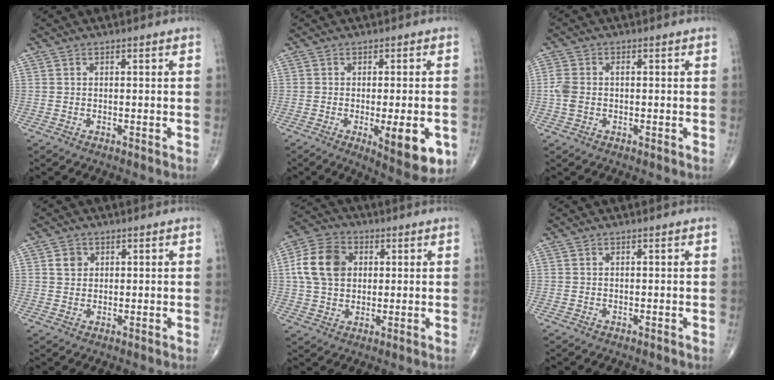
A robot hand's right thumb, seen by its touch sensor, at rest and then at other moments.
{"total": 10.9, "force": [-3.3, 3.4, 9.9], "torque": [-0.123, -0.011, -0.036]}
{"total": 3.8, "force": [-0.3, 2.6, 2.8], "torque": [-0.081, 0.015, -0.010]}
{"total": 2.8, "force": [1.0, 2.3, 1.0], "torque": [-0.007, -0.004, 0.016]}
{"total": 11.6, "force": [2.1, 8.7, 7.4], "torque": [-0.124, 0.011, 0.033]}
{"total": 0.0}